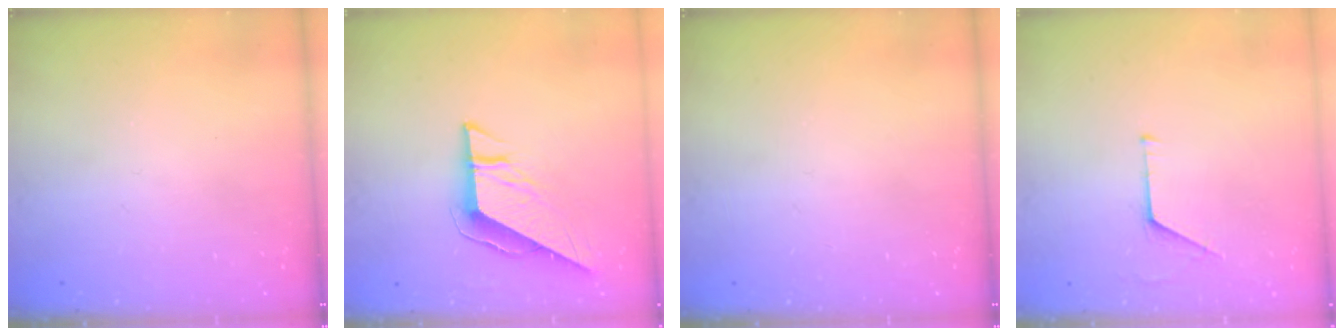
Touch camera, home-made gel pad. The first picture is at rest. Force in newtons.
{"total": 8.3, "press": 8.3, "slide": 0.7}
{"total": 0.0}
{"total": 5.2, "press": 5.1, "slide": 0.4}